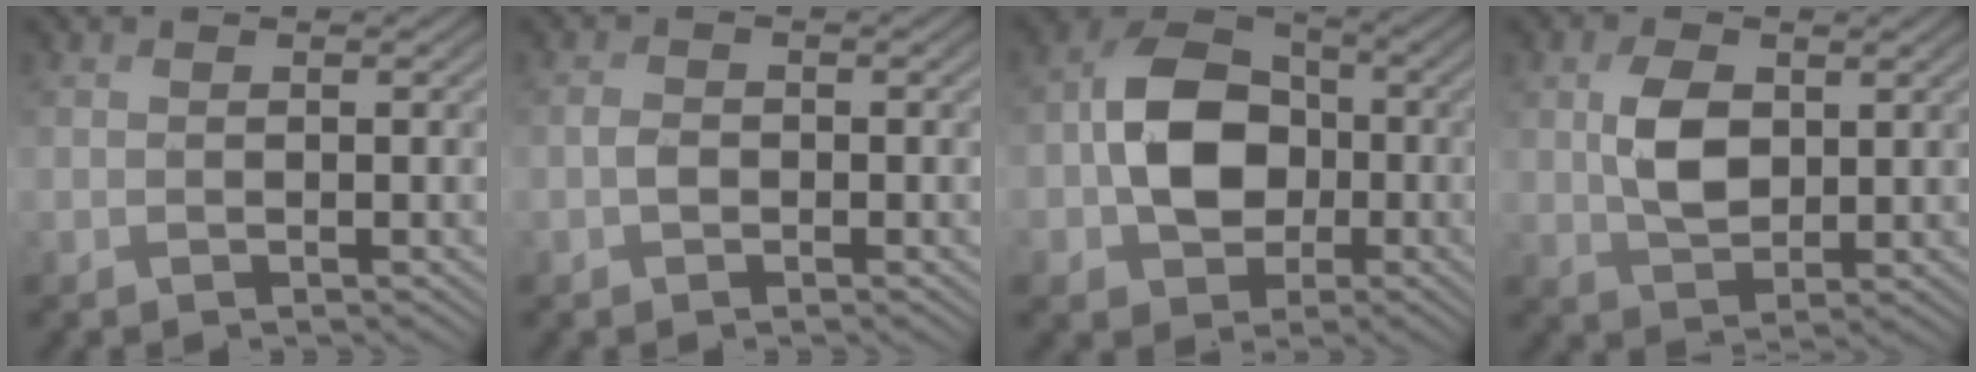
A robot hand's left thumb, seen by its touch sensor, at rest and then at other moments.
{"total": 1.3, "force": [-0.5, 0.9, 0.8], "torque": [-0.017, 0.002, -0.014]}
{"total": 9.8, "force": [-1.3, 7.6, 6.0], "torque": [-0.116, 0.006, -0.042]}
{"total": 5.2, "force": [1.0, 3.3, 3.8], "torque": [-0.086, 0.000, 0.022]}